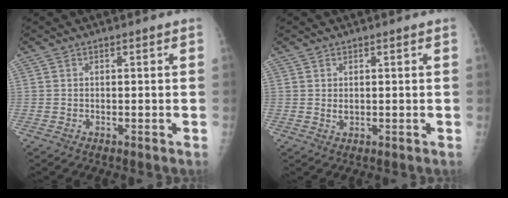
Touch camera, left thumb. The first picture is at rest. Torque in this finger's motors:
{"motor_torque": [-0.18, 0.09, 0.18, -0.04, 0.04]}